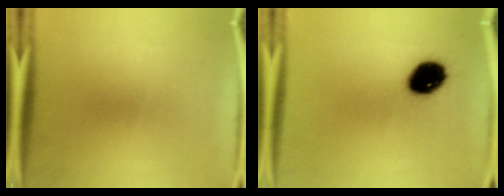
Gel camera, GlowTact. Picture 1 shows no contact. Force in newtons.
{"total": 10.6}